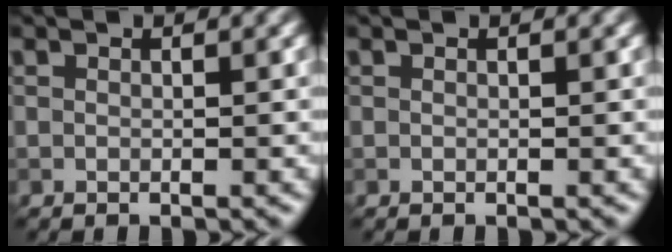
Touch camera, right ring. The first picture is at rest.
{"total": 0.0}